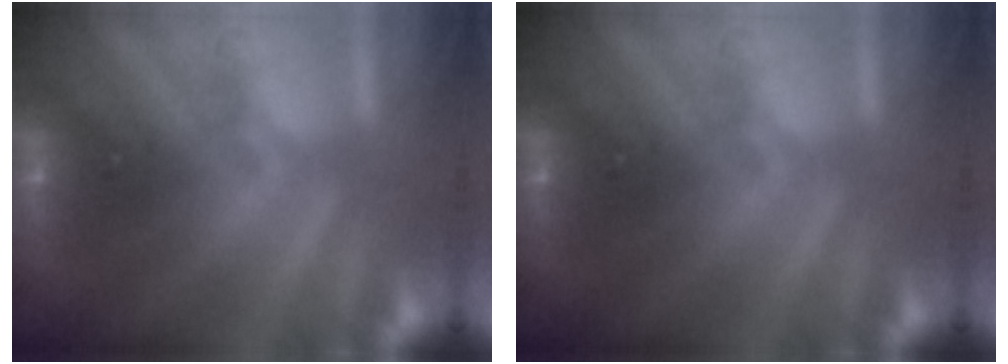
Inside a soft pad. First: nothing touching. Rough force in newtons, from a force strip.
{"total": 0.0}